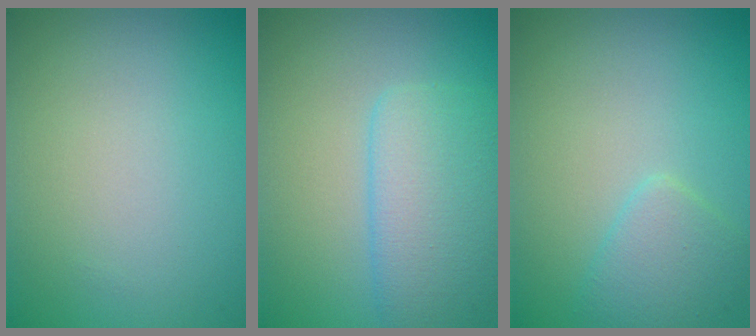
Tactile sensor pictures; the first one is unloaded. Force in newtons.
{"total": 4.5, "press": 4.5, "slide": 0.3}
{"total": 2.3, "press": 2.3, "slide": 0.1}